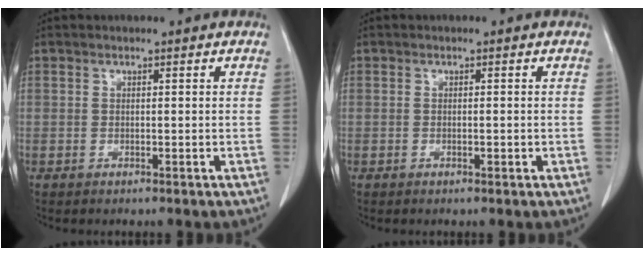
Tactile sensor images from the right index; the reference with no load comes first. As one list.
[{"total": 0.5, "force": [-0.1, 0.2, 0.5], "torque": [-0.008, -0.001, 0.000]}]